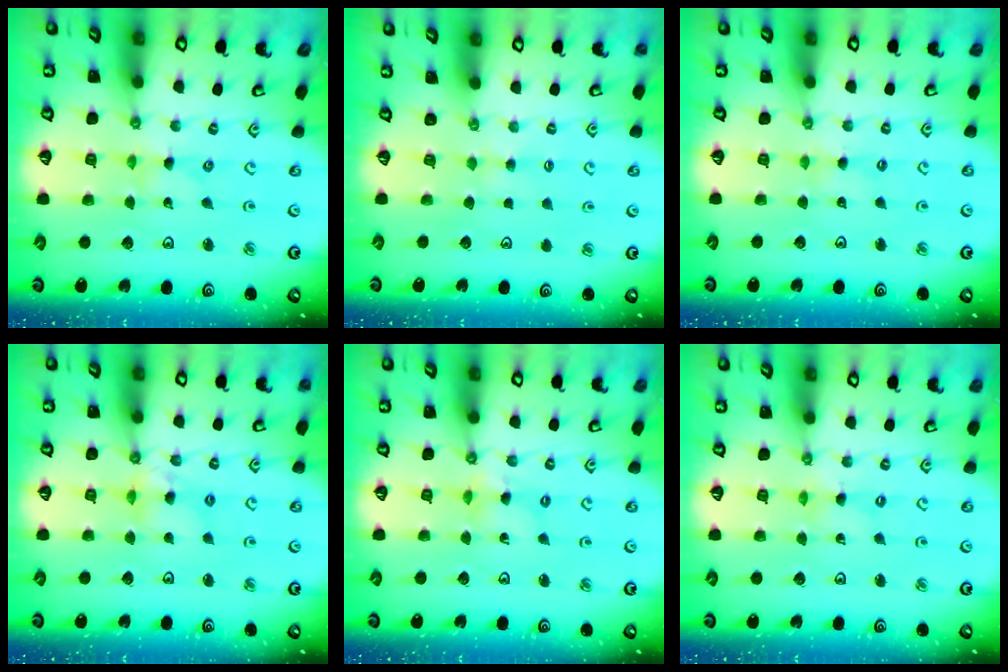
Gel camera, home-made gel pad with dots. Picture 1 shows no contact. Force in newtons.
{"total": 2.5, "press": 2.5, "slide": 0.4}
{"total": 1.7, "press": 1.7, "slide": 0.4}
{"total": 6.6, "press": 6.6, "slide": 0.6}
{"total": 2.3, "press": 2.3, "slide": 0.2}
{"total": 0.0}